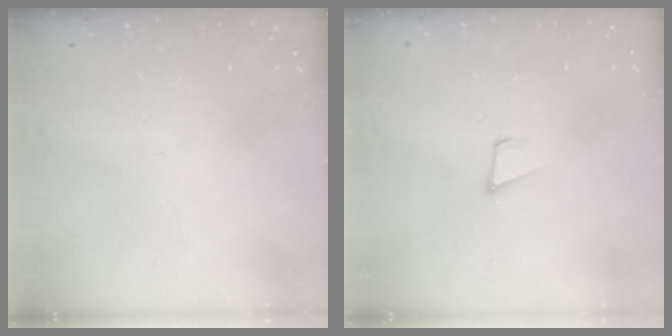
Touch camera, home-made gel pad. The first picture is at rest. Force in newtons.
{"total": 4.8, "press": 3.9, "slide": 2.7}